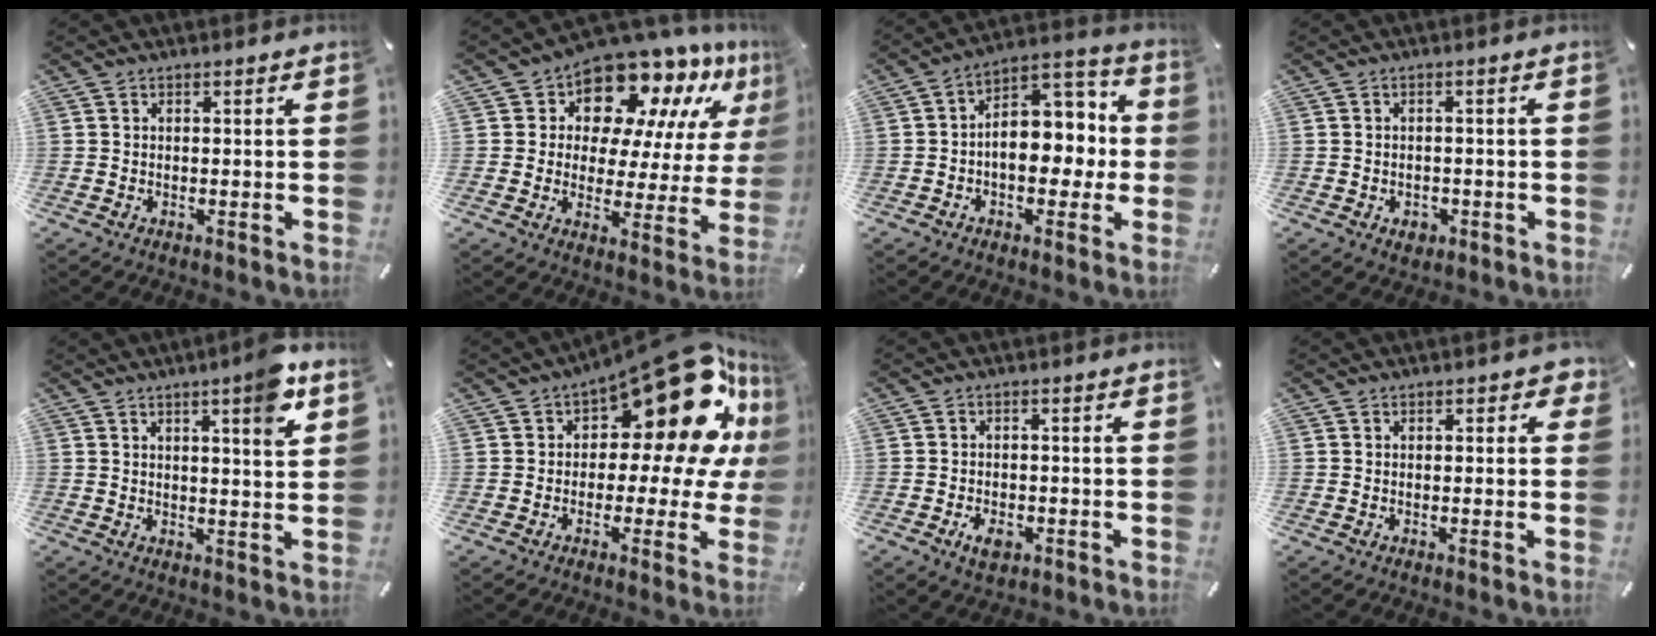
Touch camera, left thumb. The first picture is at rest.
{"total": 13.9, "force": [11.3, 6.6, 4.6], "torque": [-0.082, -0.102, 0.193]}
{"total": 13.0, "force": [0.0, 9.6, 8.8], "torque": [-0.100, -0.007, 0.004]}
{"total": 2.6, "force": [-1.1, 2.0, 1.3], "torque": [-0.022, 0.006, -0.021]}
{"total": 7.6, "force": [4.1, 1.2, 6.3], "torque": [-0.090, -0.019, 0.059]}
{"total": 22.0, "force": [9.7, 10.7, 16.7], "torque": [-0.213, -0.077, 0.161]}
{"total": 3.8, "force": [-1.7, 2.4, 2.5], "torque": [-0.055, 0.003, -0.032]}
{"total": 1.7, "force": [0.4, 1.2, 1.1], "torque": [-0.005, 0.001, 0.003]}